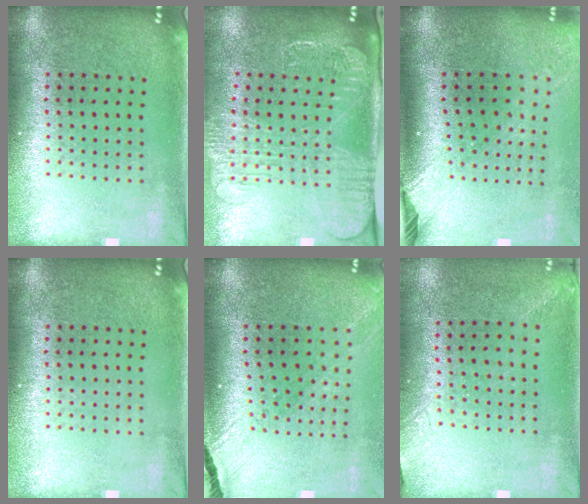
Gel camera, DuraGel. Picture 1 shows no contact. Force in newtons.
{"total": 2.7, "press": 2.1, "slide": 1.7}
{"total": 2.4, "press": 1.8, "slide": 1.6}
{"total": 0.0}
{"total": 1.5, "press": 1.4, "slide": 0.3}
{"total": 1.4, "press": 1.1, "slide": 0.9}